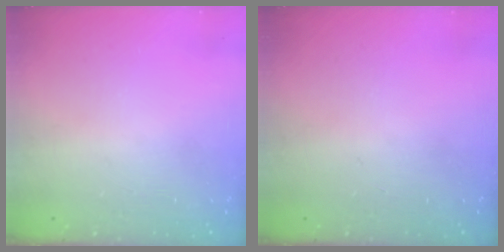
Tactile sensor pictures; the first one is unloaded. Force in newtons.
{"total": 1.0, "press": 0.0, "slide": 1.0}